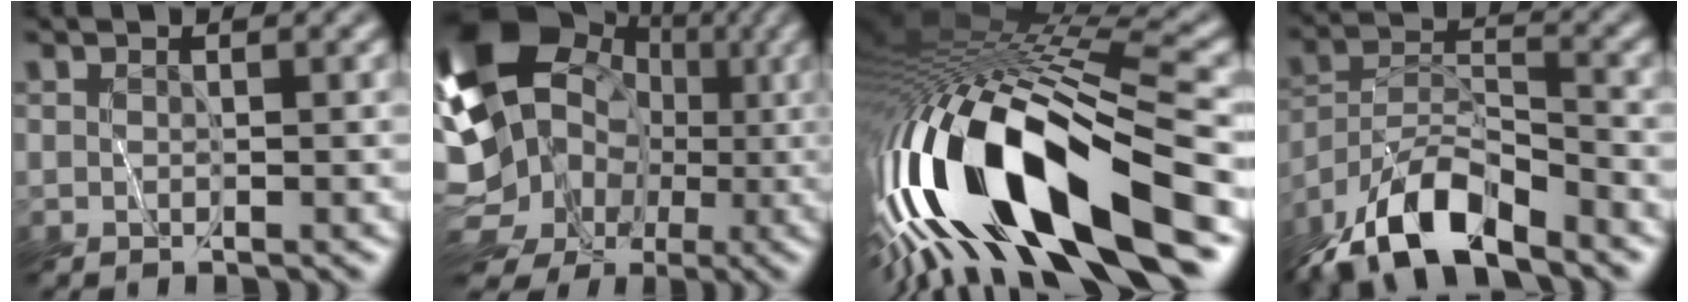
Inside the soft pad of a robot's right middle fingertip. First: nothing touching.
{"total": 16.4, "force": [-1.8, 13.5, 9.1], "torque": [-0.155, 0.013, -0.033]}
{"total": 17.3, "force": [-6.3, 4.7, 15.4], "torque": [-0.293, 0.001, -0.109]}
{"total": 8.7, "force": [-6.8, 2.9, 4.6], "torque": [-0.076, 0.001, -0.138]}